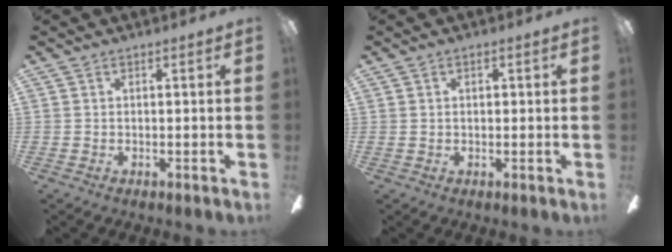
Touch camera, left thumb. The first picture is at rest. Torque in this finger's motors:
{"motor_torque": [0.07, -0.04, -0.15, -0.09, 0.03]}